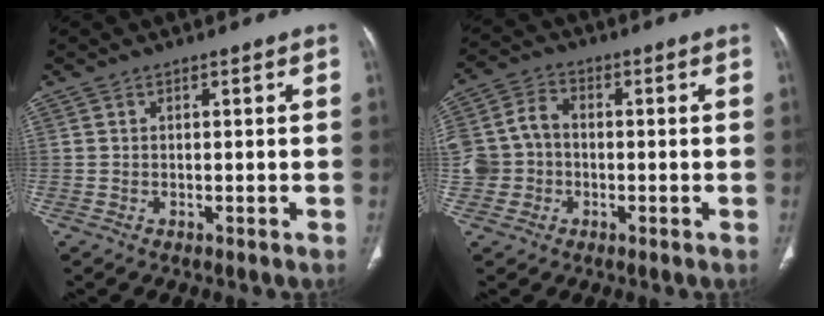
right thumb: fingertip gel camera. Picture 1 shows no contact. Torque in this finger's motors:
{"motor_torque": [0.07, 0.06, 0.75, 0.02, 0.04]}